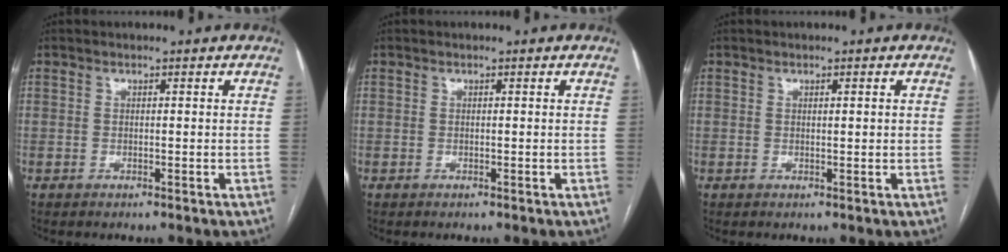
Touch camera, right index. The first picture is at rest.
{"total": 0.0}
{"total": 0.9, "force": [0.2, 0.1, 0.9], "torque": [-0.016, 0.001, 0.004]}